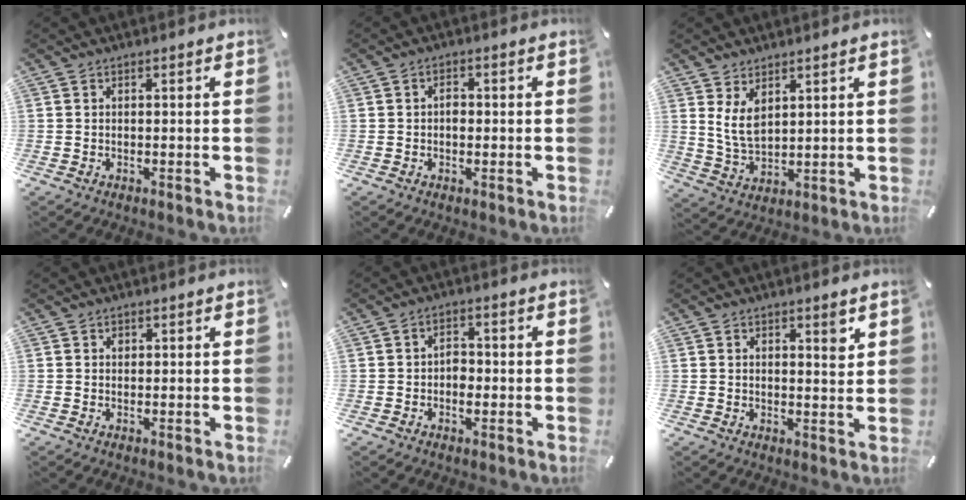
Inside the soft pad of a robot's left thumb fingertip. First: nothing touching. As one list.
[{"total": 2.3, "force": [-0.2, 1.5, 1.7], "torque": [-0.026, 0.001, -0.006]}, {"total": 6.6, "force": [3.1, 3.8, 4.4], "torque": [-0.113, -0.014, 0.056]}, {"total": 0.7, "force": [0.2, 0.6, 0.2], "torque": [0.005, 0.000, 0.001]}, {"total": 3.2, "force": [-0.8, 2.2, 2.2], "torque": [-0.033, 0.003, -0.018]}, {"total": 3.8, "force": [2.2, 1.5, 2.7], "torque": [-0.025, -0.014, 0.030]}]